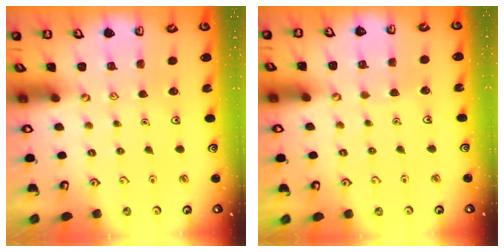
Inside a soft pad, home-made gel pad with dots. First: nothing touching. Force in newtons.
{"total": 1.3, "press": 1.3, "slide": 0.1}